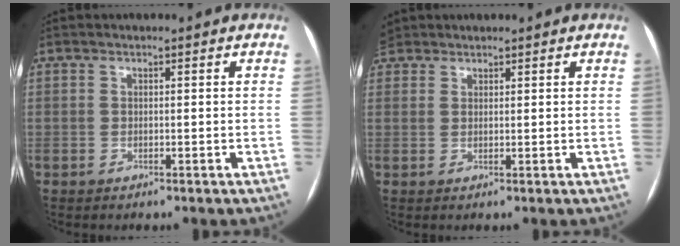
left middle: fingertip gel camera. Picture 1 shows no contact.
{"total": 3.2, "force": [2.6, 1.8, 0.4], "torque": [-0.013, 0.014, 0.051]}